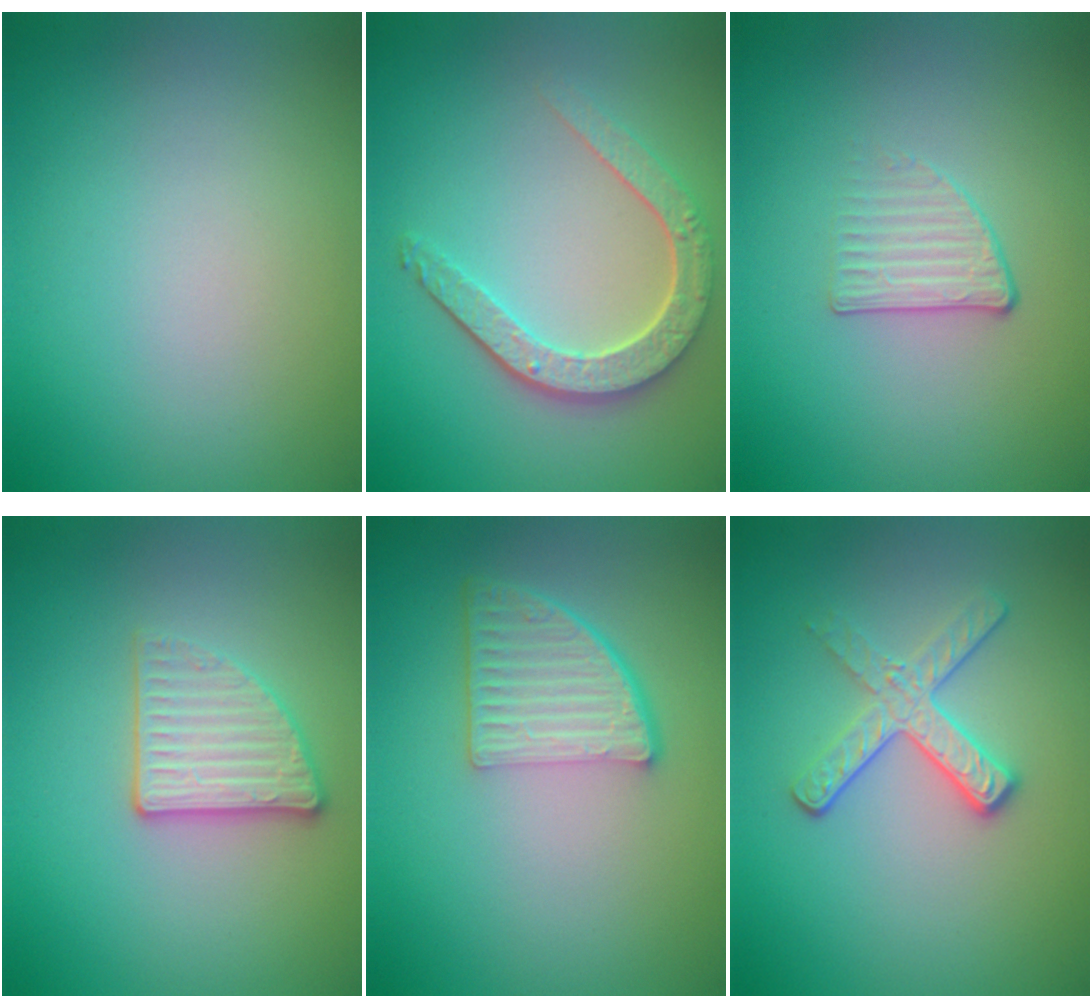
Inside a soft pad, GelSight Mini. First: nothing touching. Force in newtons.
{"total": 4.5, "press": 3.5, "slide": 2.7}
{"total": 1.6, "press": 1.1, "slide": 1.1}
{"total": 3.1, "press": 2.9, "slide": 1.3}
{"total": 4.8, "press": 3.5, "slide": 3.3}
{"total": 2.9, "press": 2.6, "slide": 1.3}